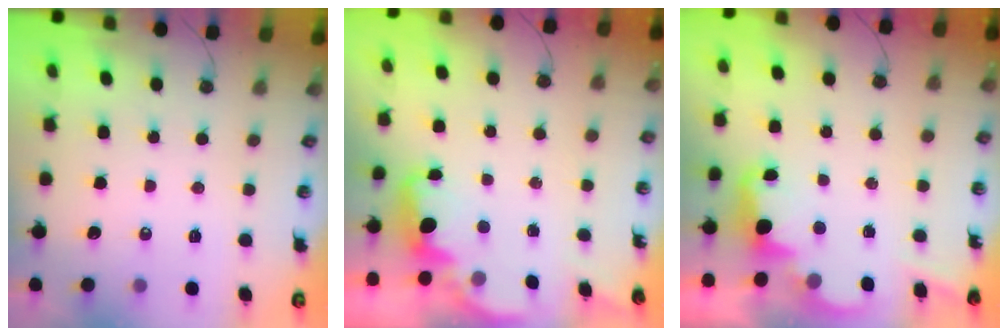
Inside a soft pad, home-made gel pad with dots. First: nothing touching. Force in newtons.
{"total": 2.3, "press": 2.3, "slide": 0.5}
{"total": 2.4, "press": 2.3, "slide": 0.5}